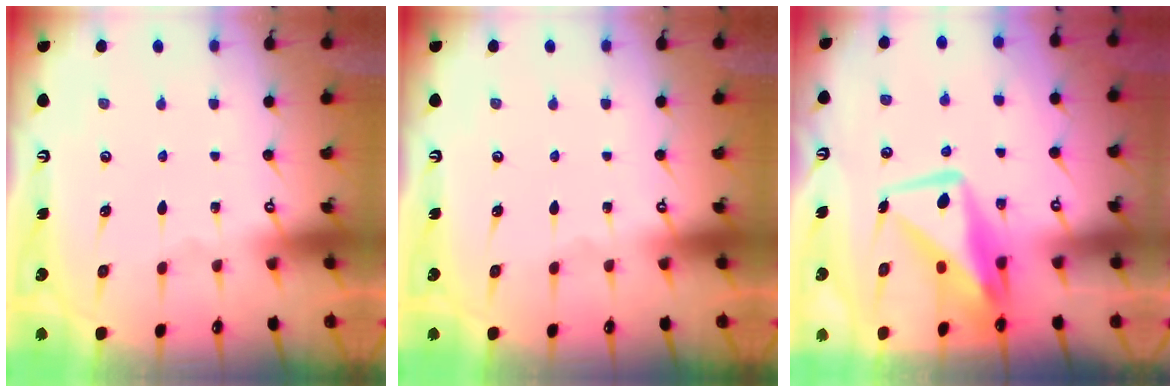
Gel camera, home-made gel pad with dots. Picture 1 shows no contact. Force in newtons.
{"total": 0.0}
{"total": 11.7, "press": 11.6, "slide": 1.1}